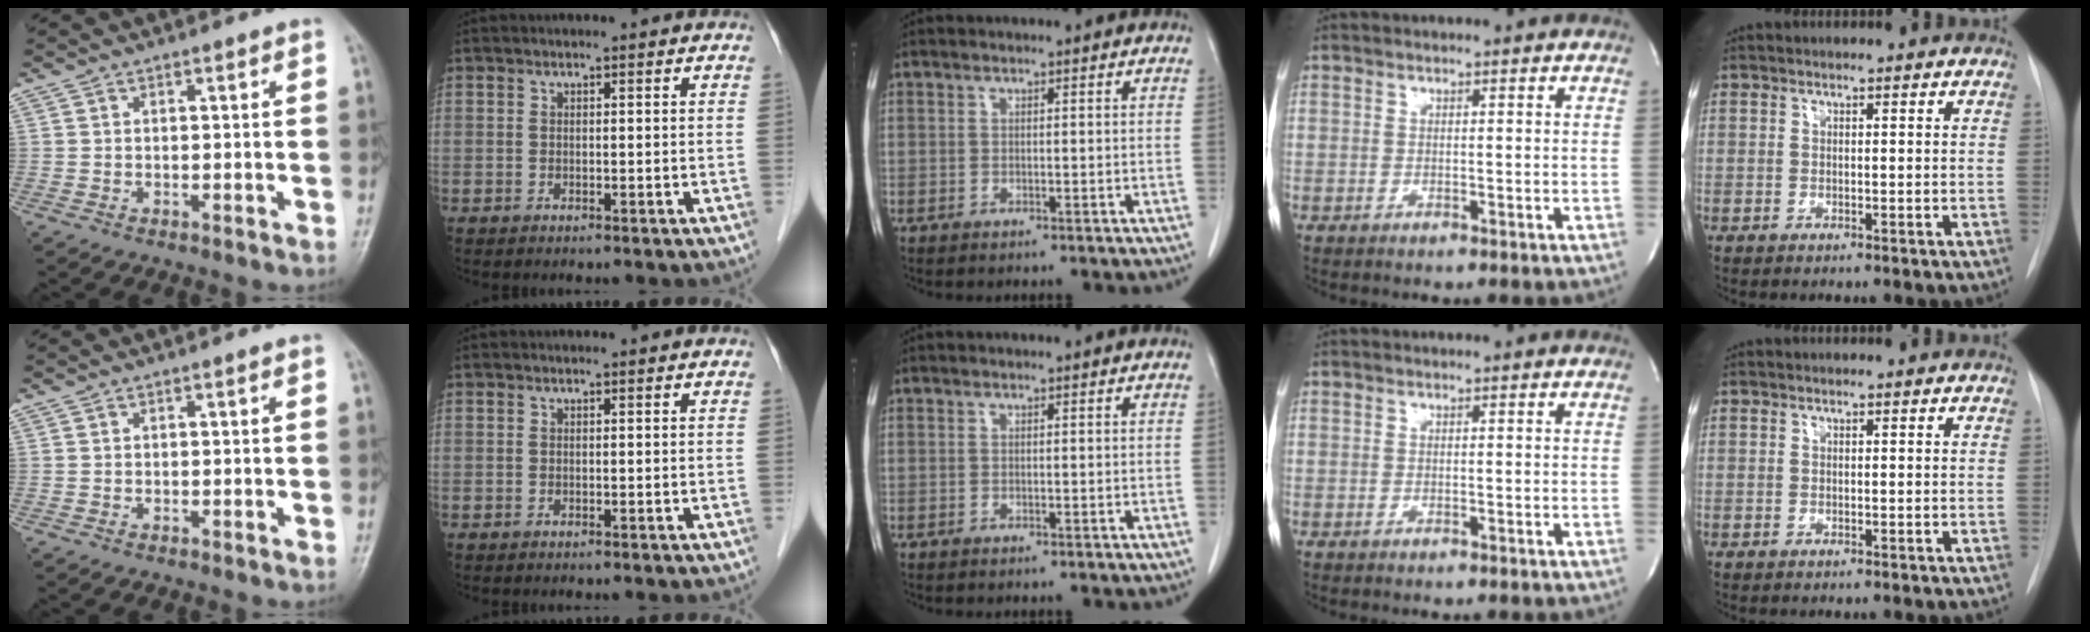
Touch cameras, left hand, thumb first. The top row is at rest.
{}